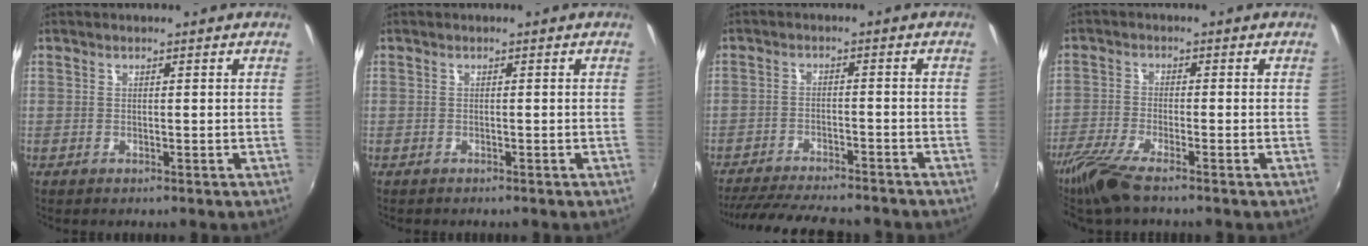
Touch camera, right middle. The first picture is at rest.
{"total": 0.6, "force": [-0.5, 0.3, 0.1], "torque": [-0.004, -0.003, -0.009]}
{"total": 16.0, "force": [-14.0, 3.2, 6.9], "torque": [-0.142, -0.024, -0.211]}
{"total": 8.4, "force": [-6.7, 1.0, 5.0], "torque": [-0.126, -0.028, -0.131]}